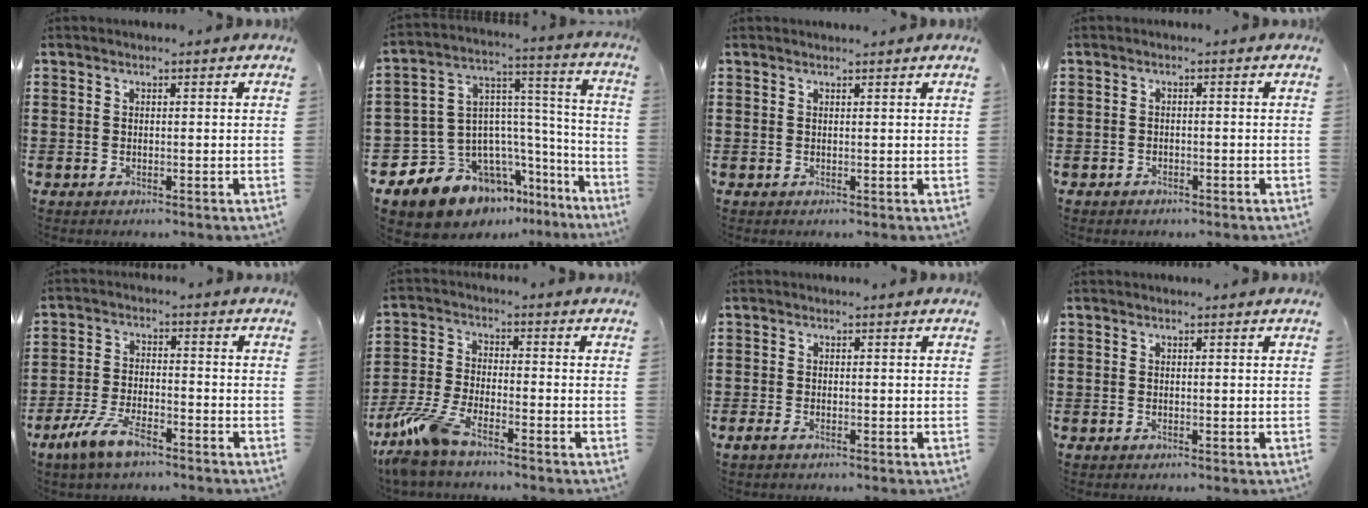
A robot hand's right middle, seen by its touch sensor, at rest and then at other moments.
{"total": 11.7, "force": [-9.6, 6.2, 2.7], "torque": [-0.081, -0.001, -0.177]}
{"total": 0.5, "force": [0.5, 0.0, 0.0], "torque": [-0.002, 0.001, 0.010]}
{"total": 0.9, "force": [-0.7, 0.5, 0.0], "torque": [-0.003, 0.001, -0.016]}
{"total": 6.7, "force": [-4.6, 2.0, 4.4], "torque": [-0.104, -0.004, -0.091]}
{"total": 7.4, "force": [-5.5, 1.7, 4.6], "torque": [-0.129, -0.017, -0.112]}
{"total": 0.9, "force": [-0.5, 0.2, 0.6], "torque": [-0.023, -0.008, -0.011]}
{"total": 0.0}